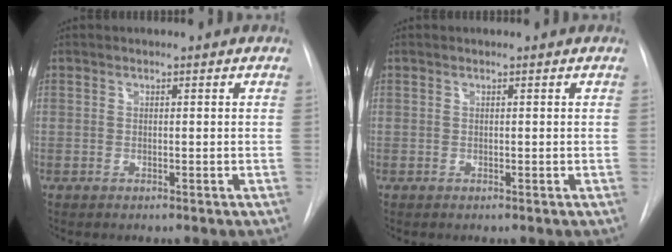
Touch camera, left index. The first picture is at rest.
{"total": 0.0}